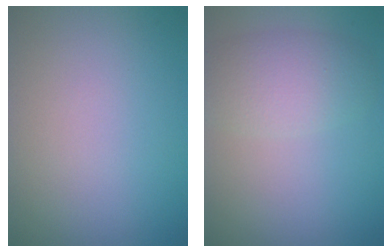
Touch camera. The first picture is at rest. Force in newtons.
{"total": 3.9, "press": 3.9, "slide": 0.1}